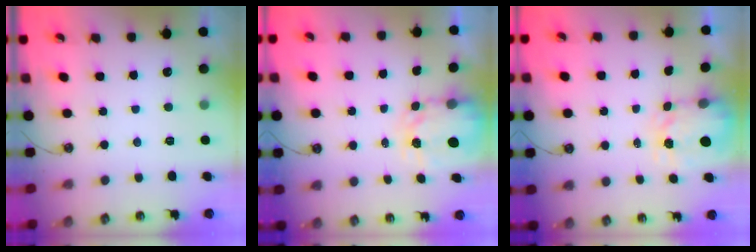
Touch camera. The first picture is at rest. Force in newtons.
{"total": 3.9, "press": 3.9, "slide": 0.3}
{"total": 3.6, "press": 3.5, "slide": 0.5}